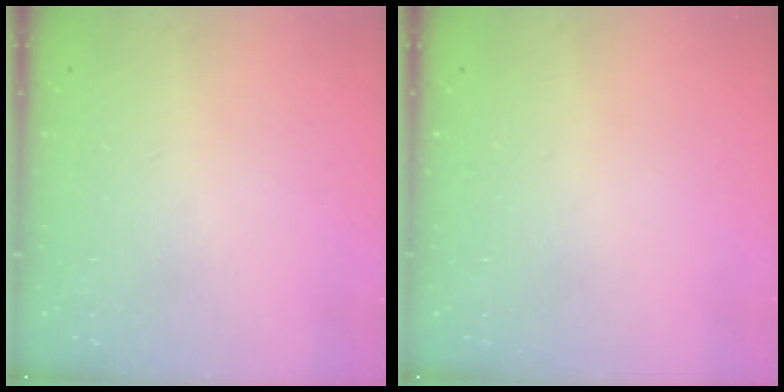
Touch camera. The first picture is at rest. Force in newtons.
{"total": 0.0}